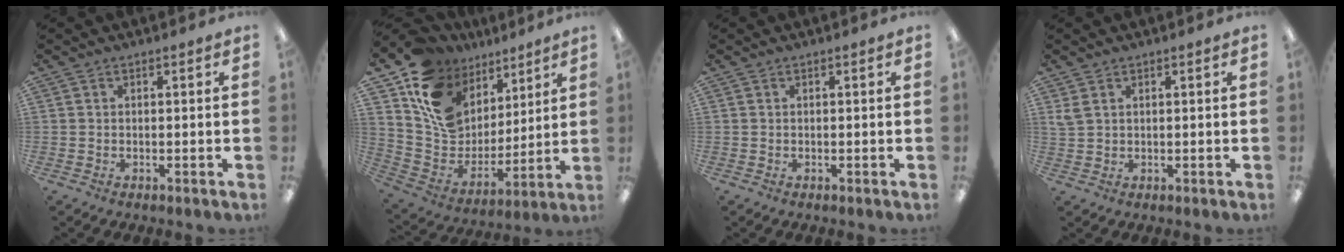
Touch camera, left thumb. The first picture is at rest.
{"total": 16.1, "force": [9.6, 11.3, 6.4], "torque": [-0.139, -0.051, 0.185]}
{"total": 0.0}
{"total": 2.0, "force": [1.2, 0.9, 1.2], "torque": [-0.029, 0.002, 0.023]}